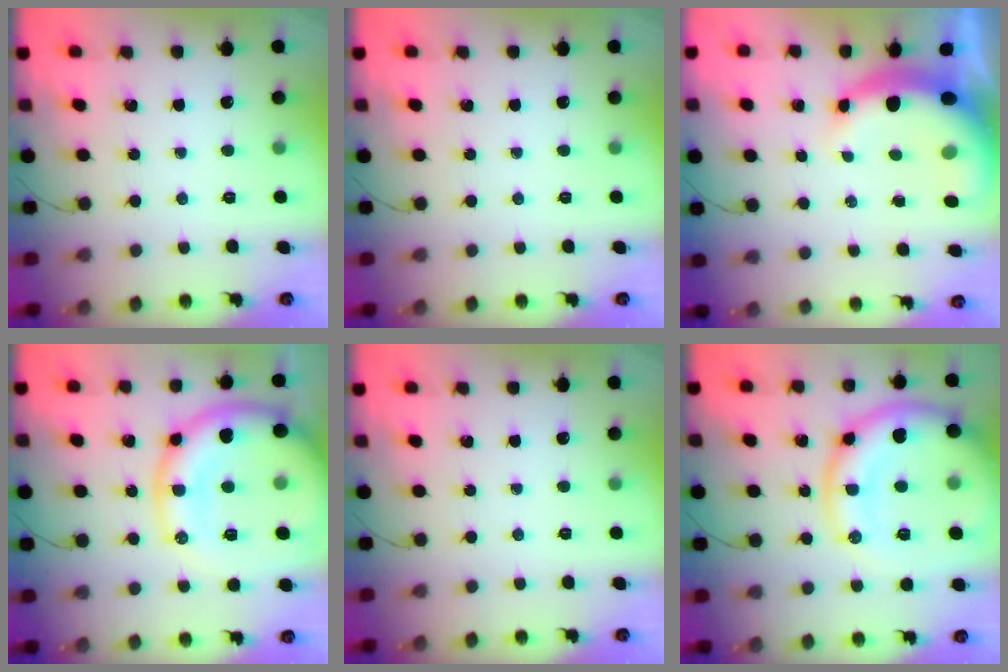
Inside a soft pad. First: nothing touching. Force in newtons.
{"total": 0.0}
{"total": 9.9, "press": 9.7, "slide": 1.9}
{"total": 21.7, "press": 21.7, "slide": 1.4}
{"total": 0.0}
{"total": 18.3, "press": 18.2, "slide": 2.2}